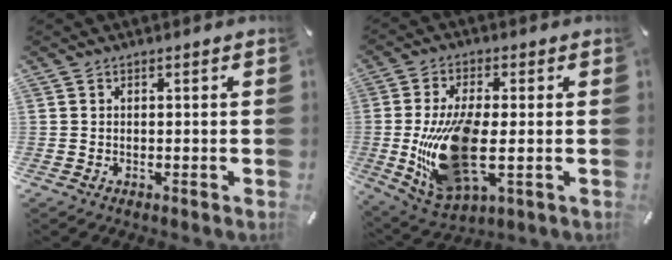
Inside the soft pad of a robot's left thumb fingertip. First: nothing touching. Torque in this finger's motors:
{"motor_torque": [0.43, 1.23, 1.82, -0.03, 0.60]}